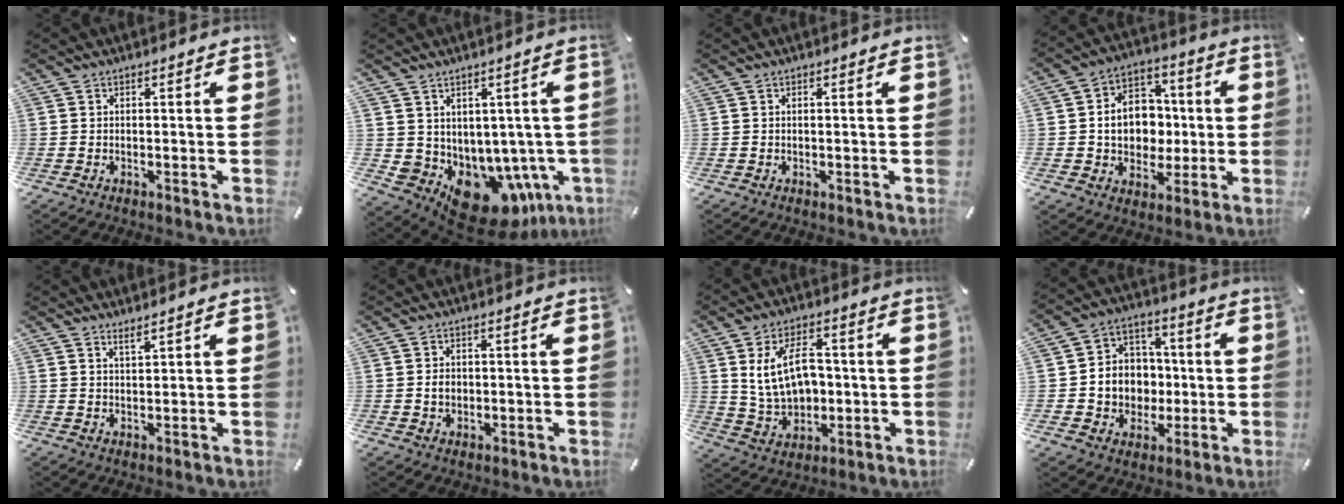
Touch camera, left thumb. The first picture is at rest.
{"total": 10.3, "force": [-5.0, 7.5, 5.0], "torque": [-0.069, -0.013, -0.070]}
{"total": 0.9, "force": [0.1, 0.1, 0.9], "torque": [-0.016, 0.000, 0.001]}
{"total": 11.8, "force": [-0.5, 9.9, 6.4], "torque": [-0.110, 0.016, -0.002]}
{"total": 2.0, "force": [1.8, 0.1, 1.0], "torque": [-0.022, -0.003, 0.032]}
{"total": 2.9, "force": [0.0, 2.4, 1.6], "torque": [-0.025, 0.000, -0.002]}
{"total": 12.2, "force": [1.6, 8.5, 8.6], "torque": [-0.163, 0.011, 0.030]}
{"total": 9.7, "force": [-1.2, 9.4, 2.0], "torque": [-0.033, 0.010, -0.012]}